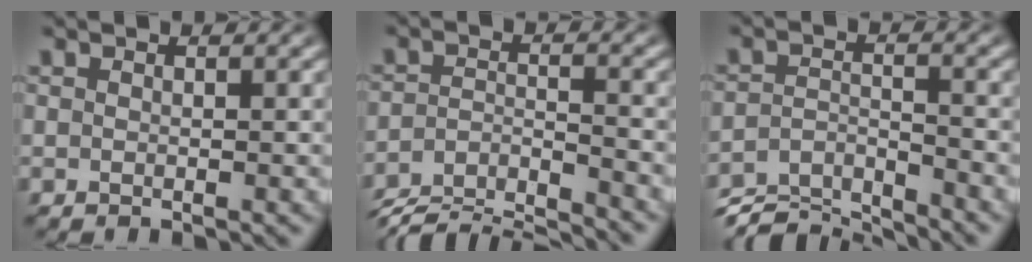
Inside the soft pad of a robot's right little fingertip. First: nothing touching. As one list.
[{"total": 6.0, "force": [-3.8, 2.6, 3.9], "torque": [-0.053, -0.018, -0.061]}, {"total": 6.8, "force": [-5.3, 2.9, 3.1], "torque": [-0.046, -0.030, -0.080]}]